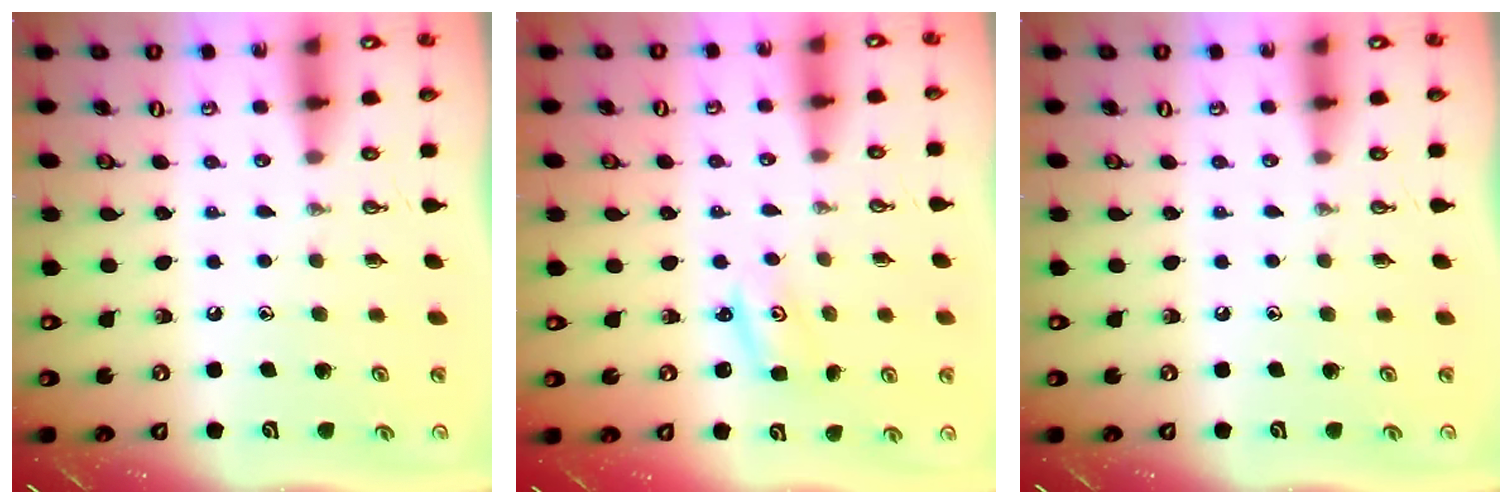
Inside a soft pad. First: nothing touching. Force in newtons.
{"total": 2.1, "press": 2.1, "slide": 0.2}
{"total": 0.0}